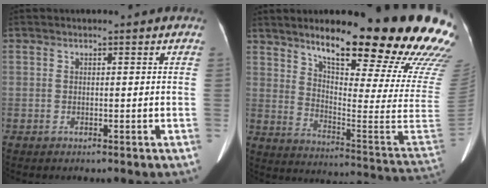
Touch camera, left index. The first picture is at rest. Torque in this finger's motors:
{"motor_torque": [0.43, -1.71, 1.05, 0.21]}